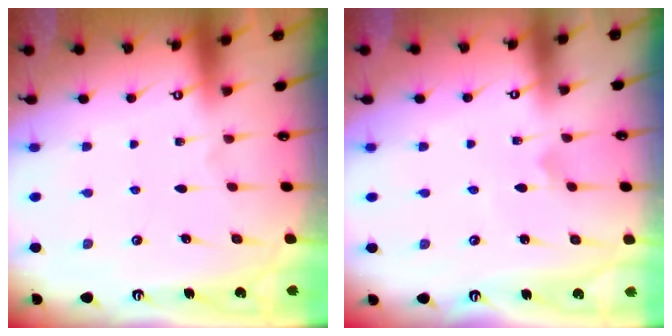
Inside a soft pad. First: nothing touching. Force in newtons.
{"total": 2.2, "press": 2.2, "slide": 0.1}